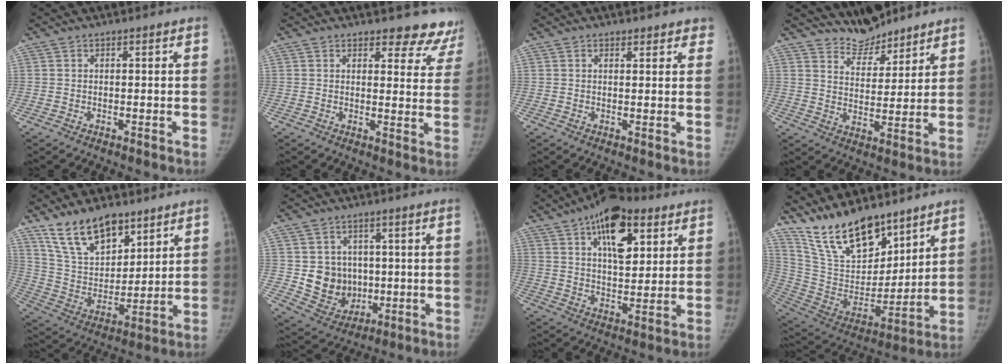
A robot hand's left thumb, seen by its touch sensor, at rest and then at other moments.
{"total": 8.4, "force": [7.8, 3.0, 1.0], "torque": [0.041, -0.047, 0.062]}
{"total": 2.8, "force": [2.4, 1.3, 0.8], "torque": [0.021, -0.007, 0.021]}
{"total": 7.6, "force": [7.1, 2.4, 0.8], "torque": [0.011, -0.054, 0.131]}
{"total": 15.4, "force": [10.8, 7.7, 7.8], "torque": [-0.101, -0.058, 0.211]}
{"total": 10.2, "force": [0.4, 9.1, 4.4], "torque": [-0.028, -0.004, 0.030]}
{"total": 15.8, "force": [7.6, 7.7, 11.4], "torque": [-0.137, -0.020, 0.118]}
{"total": 19.3, "force": [14.9, 7.9, 9.3], "torque": [-0.124, -0.078, 0.283]}